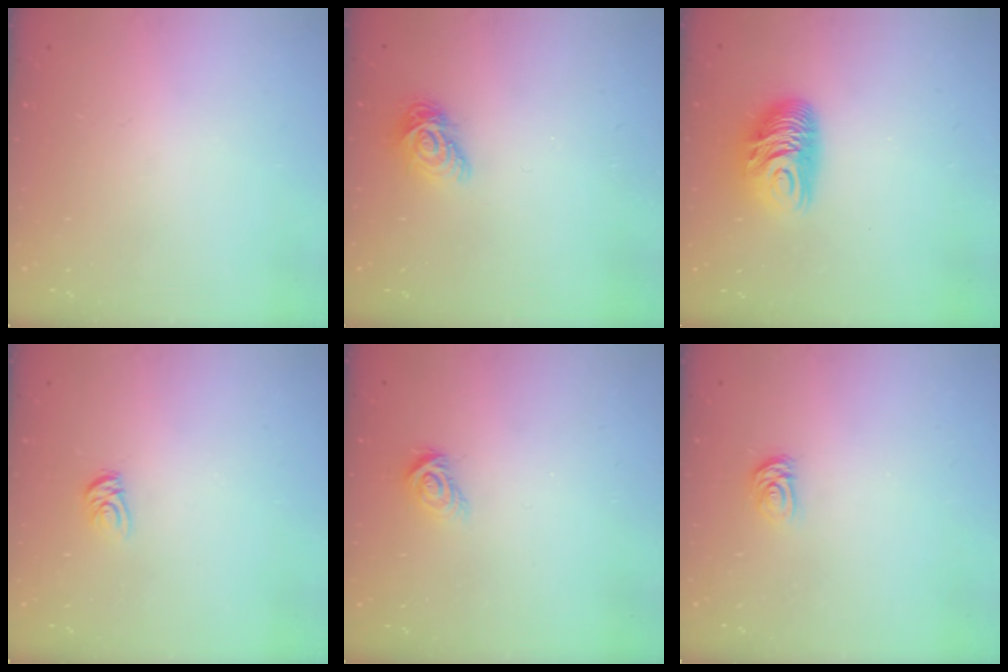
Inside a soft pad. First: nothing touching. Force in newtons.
{"total": 8.4, "press": 8.4, "slide": 0.8}
{"total": 9.8, "press": 9.7, "slide": 0.7}
{"total": 4.2, "press": 4.2, "slide": 0.3}
{"total": 6.0, "press": 6.0, "slide": 0.3}
{"total": 3.6, "press": 3.6, "slide": 0.5}